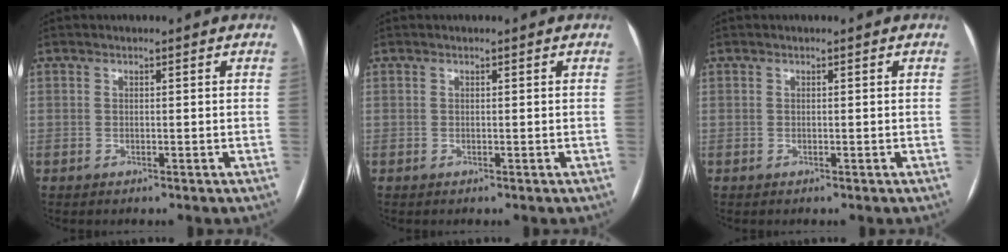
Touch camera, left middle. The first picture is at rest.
{"total": 0.0}
{"total": 0.0}